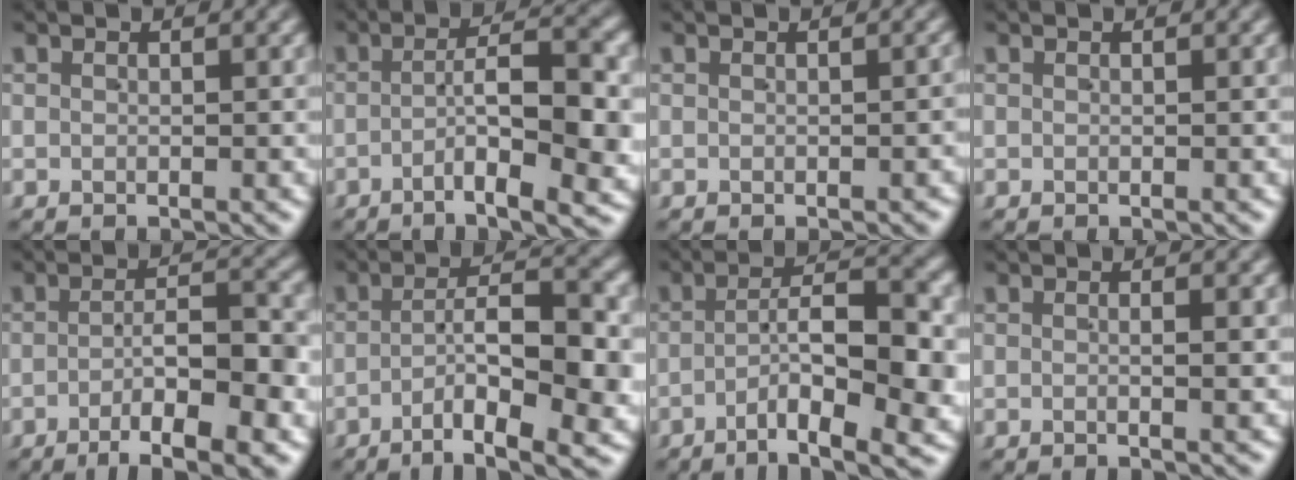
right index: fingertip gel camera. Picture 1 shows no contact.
{"total": 7.7, "force": [-2.5, 1.7, 7.1], "torque": [-0.097, -0.011, -0.033]}
{"total": 0.5, "force": [-0.2, 0.2, 0.5], "torque": [-0.005, 0.001, -0.001]}
{"total": 0.0}
{"total": 8.5, "force": [-5.3, 2.2, 6.3], "torque": [-0.083, -0.013, -0.072]}
{"total": 9.0, "force": [-4.1, 2.5, 7.6], "torque": [-0.107, -0.015, -0.054]}
{"total": 8.9, "force": [-3.7, 2.6, 7.6], "torque": [-0.108, -0.015, -0.049]}
{"total": 1.1, "force": [0.0, 0.0, 1.1], "torque": [-0.016, 0.001, -0.002]}